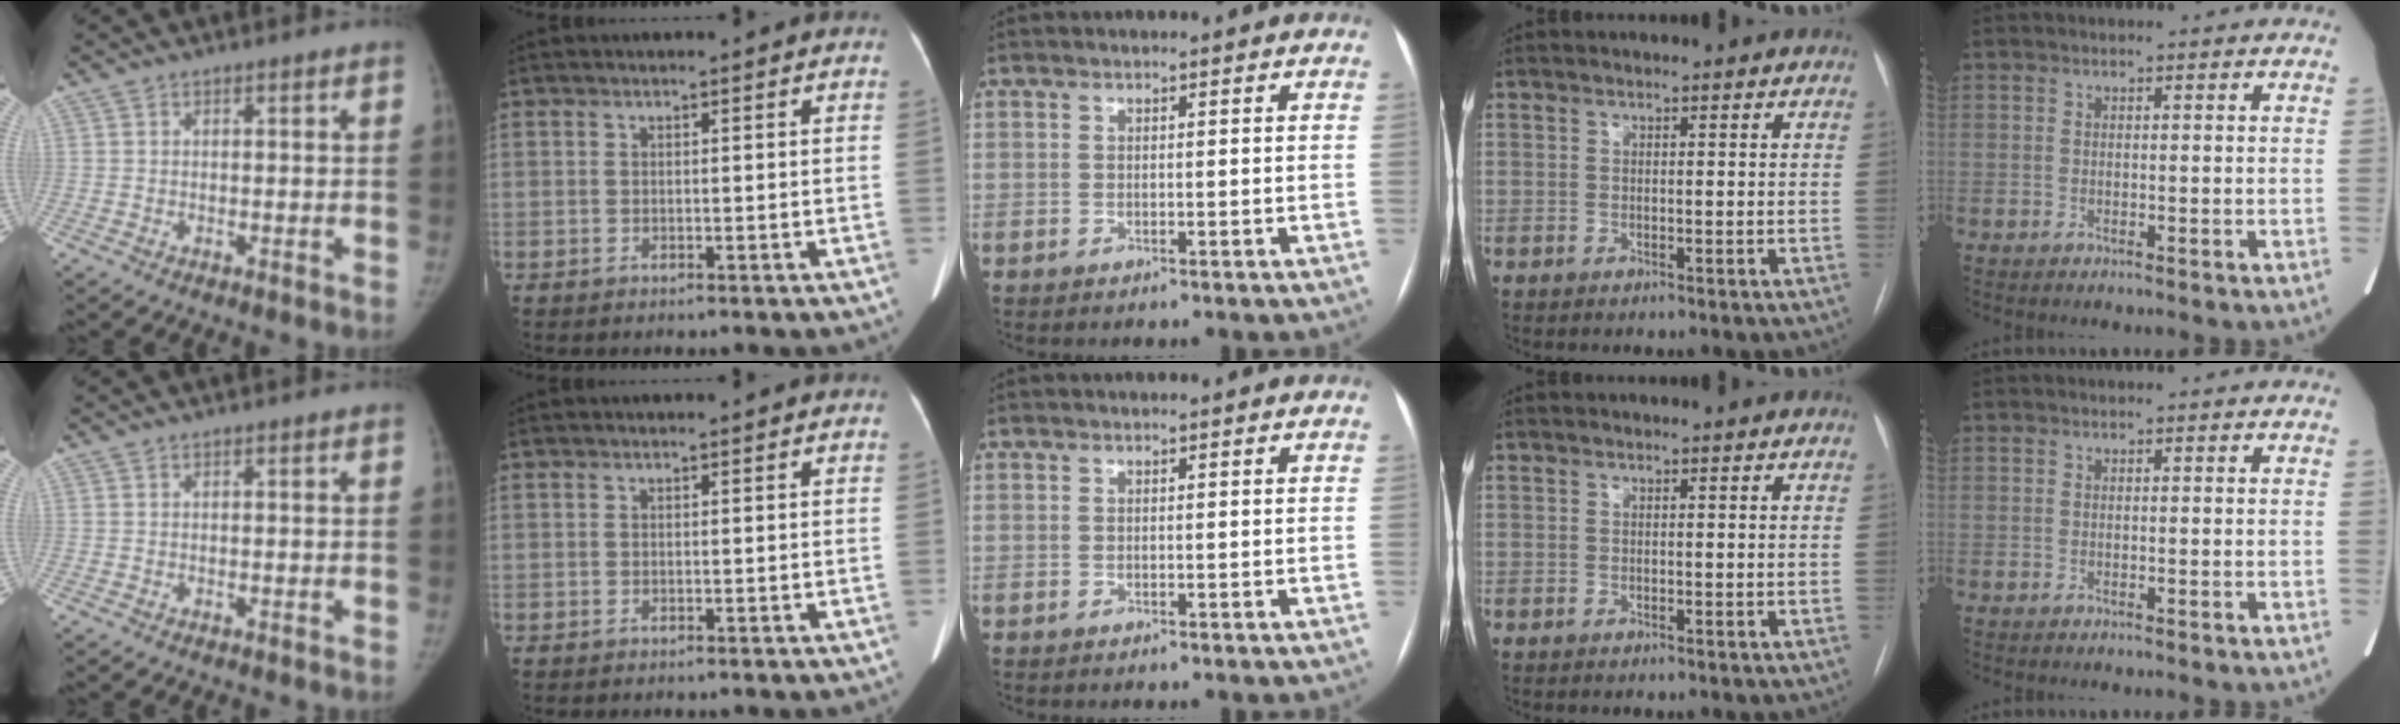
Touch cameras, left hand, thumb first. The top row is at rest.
{}